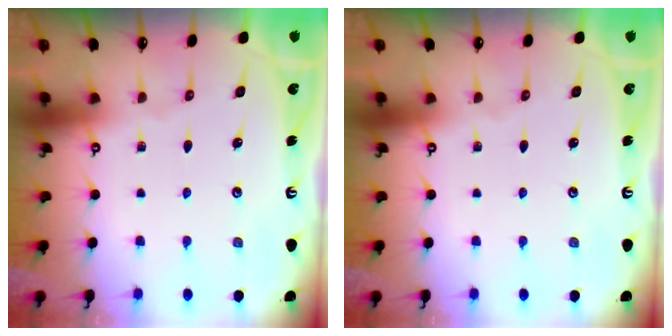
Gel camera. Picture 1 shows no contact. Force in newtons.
{"total": 0.0}